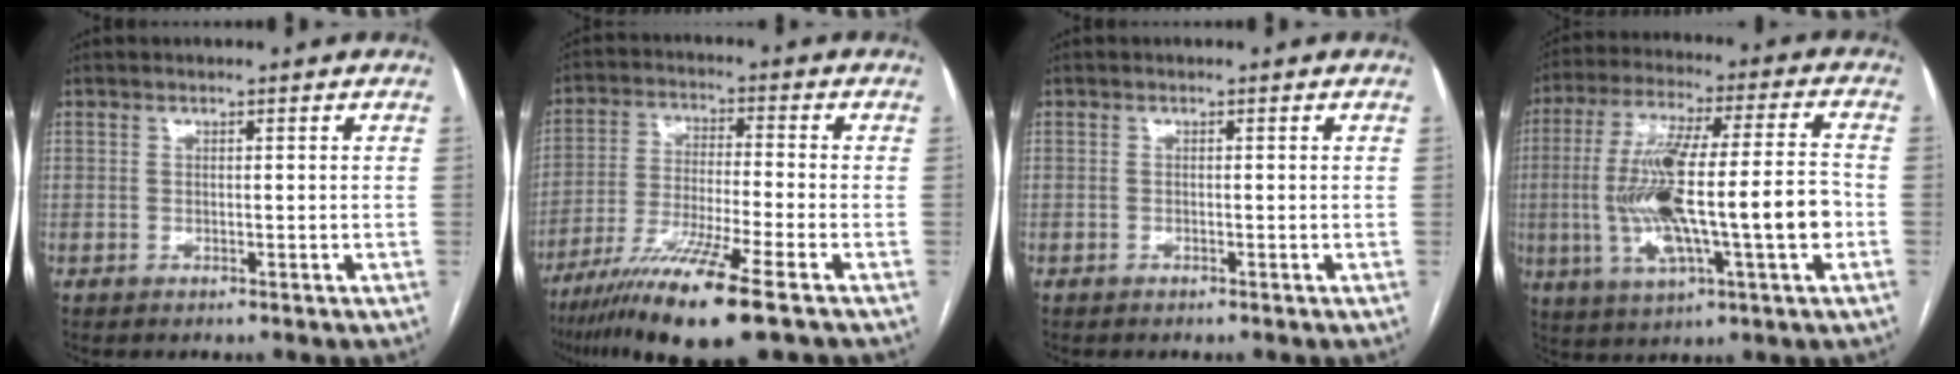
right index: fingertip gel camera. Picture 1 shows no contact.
{"total": 14.3, "force": [-9.3, -0.4, 10.8], "torque": [-0.214, -0.041, -0.168]}
{"total": 0.0}
{"total": 18.7, "force": [-2.7, 2.7, 18.3], "torque": [-0.349, 0.013, -0.040]}